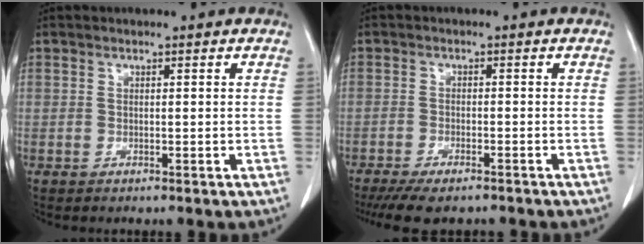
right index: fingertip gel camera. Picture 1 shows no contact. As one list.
[{"total": 7.4, "force": [-6.1, 1.9, 3.8], "torque": [-0.055, -0.011, -0.099]}]